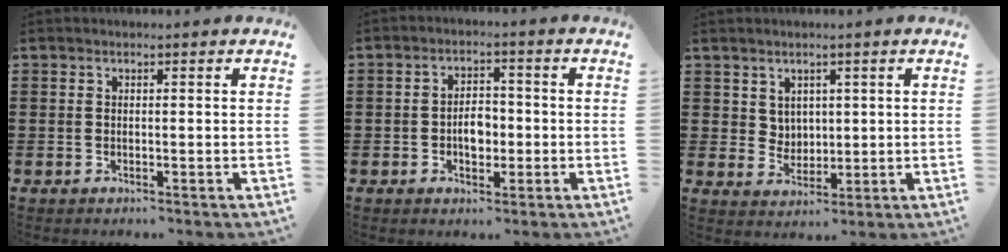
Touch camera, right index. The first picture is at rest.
{"total": 3.8, "force": [-0.8, 2.4, 2.8], "torque": [-0.048, 0.002, -0.018]}
{"total": 3.7, "force": [2.3, 2.8, 0.6], "torque": [-0.027, 0.005, 0.045]}